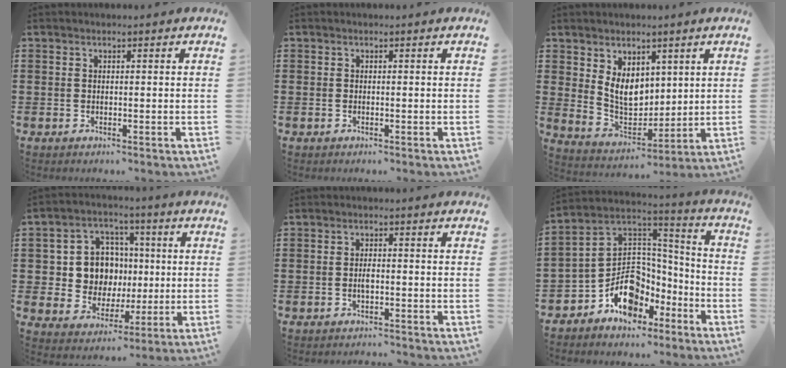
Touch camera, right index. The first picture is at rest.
{"total": 0.0}
{"total": 6.9, "force": [2.9, 4.8, 4.1], "torque": [-0.077, -0.004, 0.055]}
{"total": 8.9, "force": [0.6, 7.9, 4.1], "torque": [-0.095, 0.015, 0.018]}
{"total": 1.8, "force": [-1.0, 0.5, 1.5], "torque": [-0.038, -0.002, -0.020]}
{"total": 9.3, "force": [-4.6, 7.1, 3.9], "torque": [-0.096, -0.002, -0.082]}